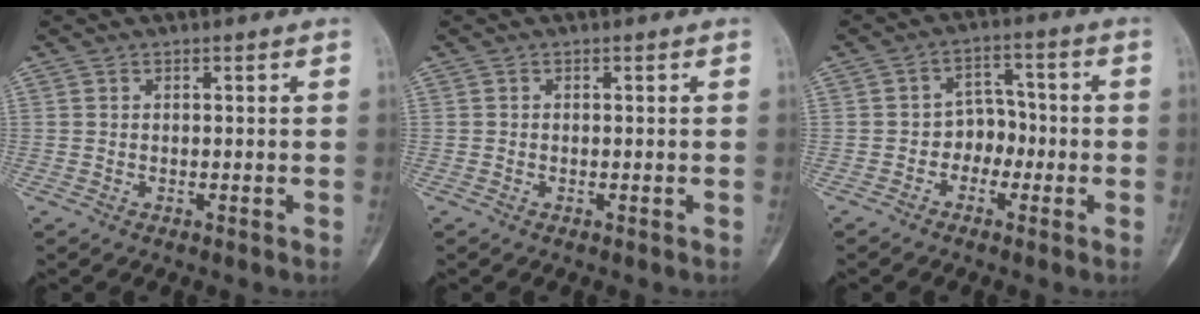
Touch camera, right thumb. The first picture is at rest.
{"total": 0.0}
{"total": 5.3, "force": [-1.8, 4.2, 2.6], "torque": [0.001, 0.028, -0.043]}